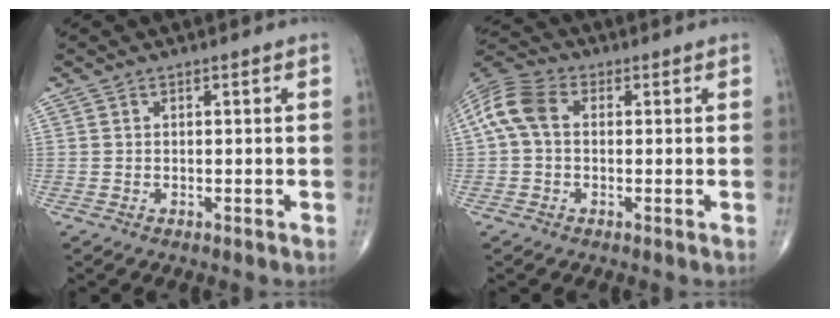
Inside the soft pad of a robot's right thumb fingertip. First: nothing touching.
{"total": 8.4, "force": [0.8, 5.7, 6.0], "torque": [-0.132, 0.027, 0.006]}